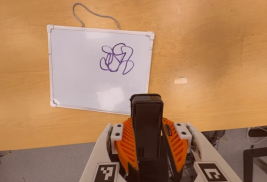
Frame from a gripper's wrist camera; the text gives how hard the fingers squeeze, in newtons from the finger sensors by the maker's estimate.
{"total": 4.6, "left": 3.2, "right": 6.0}